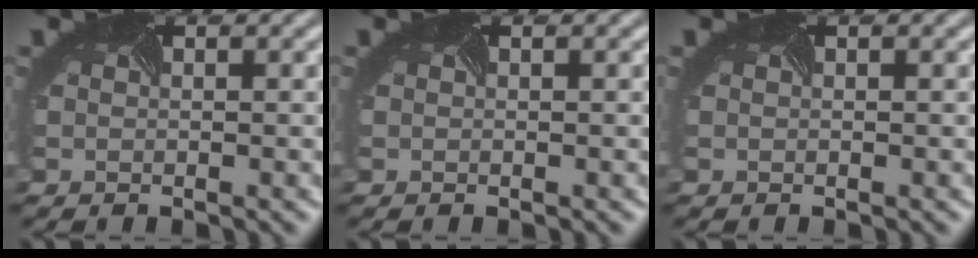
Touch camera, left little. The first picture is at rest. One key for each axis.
{"total": 0.0}
{"total": 0.0}